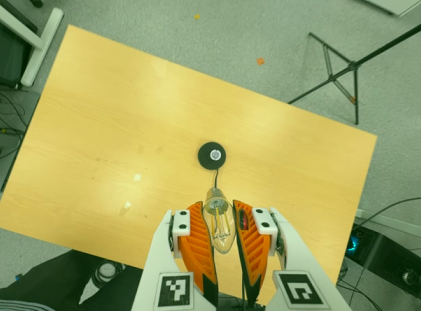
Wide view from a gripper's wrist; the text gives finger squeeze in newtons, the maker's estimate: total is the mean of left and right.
{"total": 20.7, "left": 25.1, "right": 16.4}